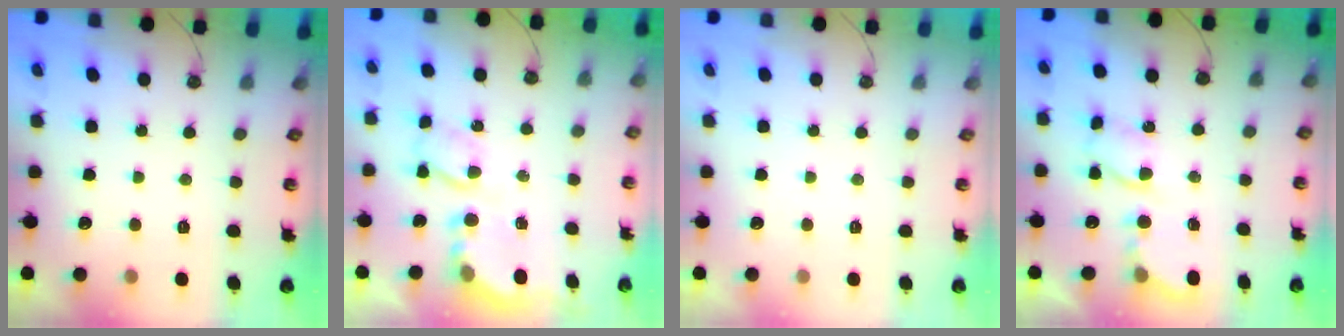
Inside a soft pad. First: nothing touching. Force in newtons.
{"total": 6.6, "press": 6.5, "slide": 0.6}
{"total": 0.0}
{"total": 6.2, "press": 6.2, "slide": 0.3}